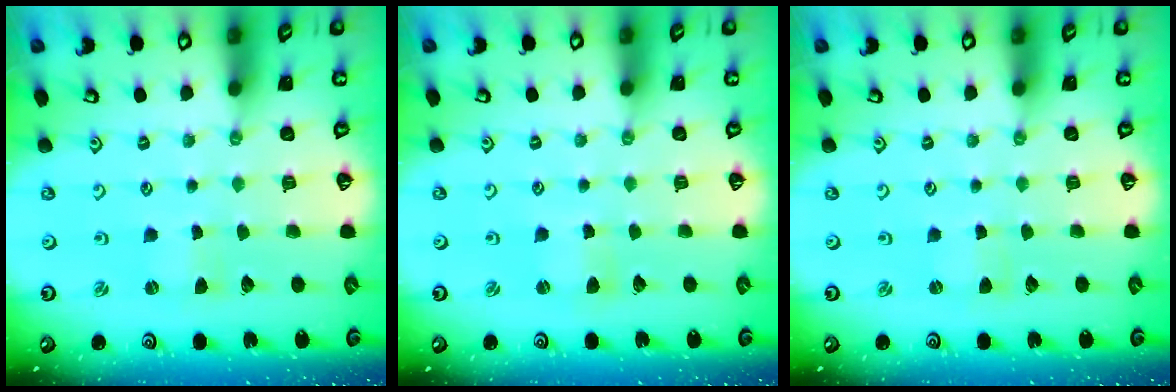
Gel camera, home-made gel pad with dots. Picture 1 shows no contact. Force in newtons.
{"total": 1.3, "press": 1.2, "slide": 0.2}
{"total": 0.6, "press": 0.6, "slide": 0.0}